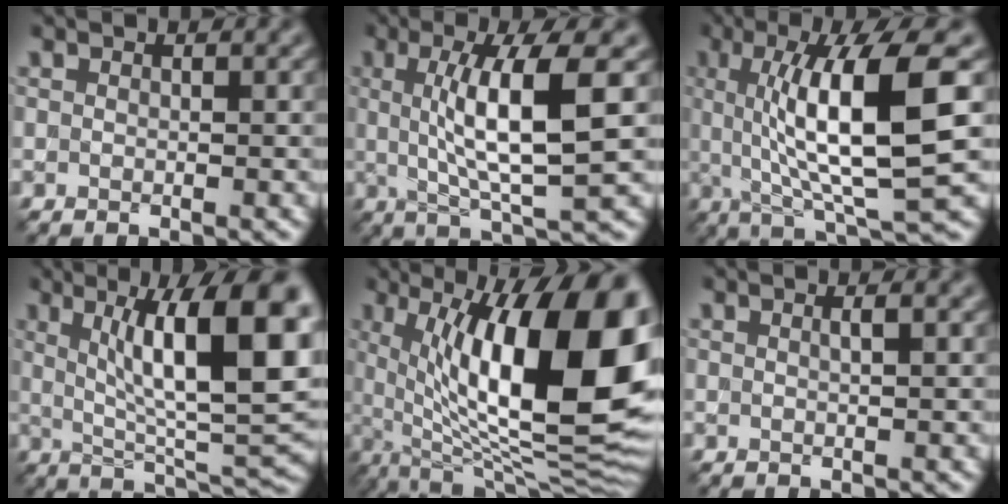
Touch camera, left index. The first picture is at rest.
{"total": 7.7, "force": [1.0, 1.5, 7.5], "torque": [-0.119, -0.003, 0.022]}
{"total": 10.6, "force": [1.5, 2.3, 10.3], "torque": [-0.144, -0.001, 0.032]}
{"total": 12.6, "force": [3.3, 3.1, 11.8], "torque": [-0.161, 0.002, 0.055]}
{"total": 17.8, "force": [3.6, 6.2, 16.3], "torque": [-0.220, 0.009, 0.057]}
{"total": 1.1, "force": [0.3, 0.1, 1.0], "torque": [-0.015, 0.001, 0.001]}